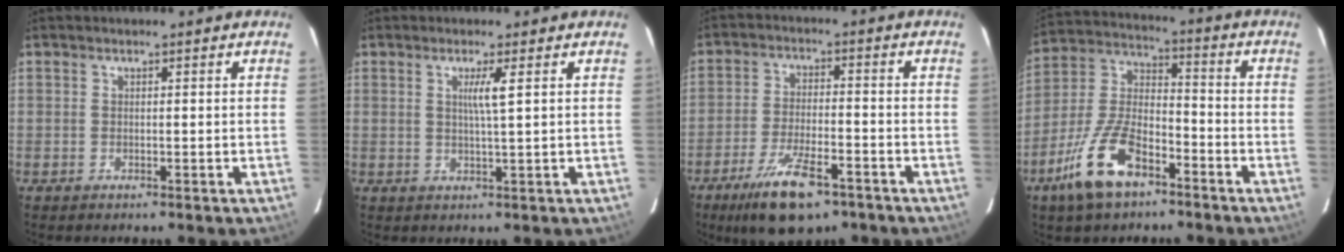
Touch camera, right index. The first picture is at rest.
{"total": 2.8, "force": [0.9, -0.6, 2.6], "torque": [-0.051, -0.003, 0.015]}
{"total": 10.7, "force": [-6.9, 2.9, 7.6], "torque": [-0.143, -0.016, -0.116]}
{"total": 13.1, "force": [-7.9, 5.4, 9.0], "torque": [-0.199, 0.002, -0.151]}